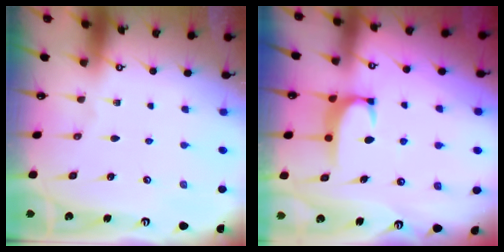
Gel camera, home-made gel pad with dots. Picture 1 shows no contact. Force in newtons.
{"total": 1.9, "press": 1.8, "slide": 0.5}